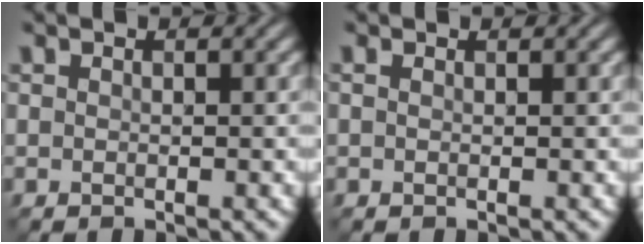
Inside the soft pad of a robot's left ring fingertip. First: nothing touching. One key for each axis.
{"total": 0.9, "fx": 0.6, "fy": 0.4, "fz": 0.5, "tx": -0.014, "ty": -0.001, "tz": 0.003}